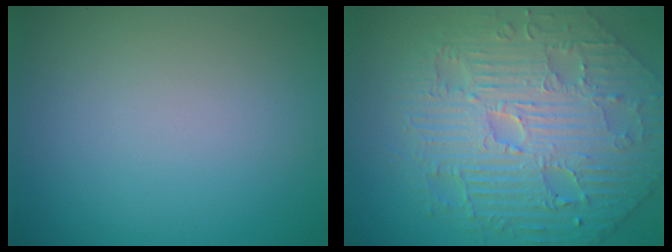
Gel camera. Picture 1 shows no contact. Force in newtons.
{"total": 8.2, "press": 6.6, "slide": 4.8}